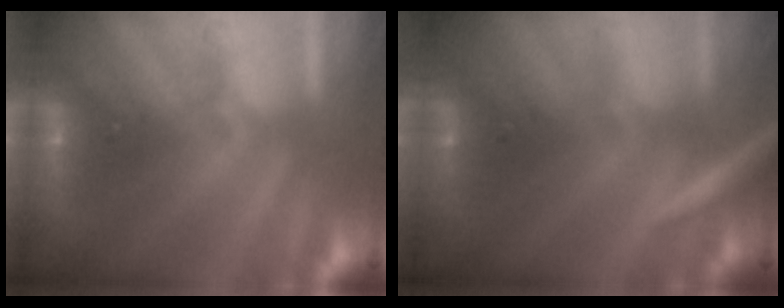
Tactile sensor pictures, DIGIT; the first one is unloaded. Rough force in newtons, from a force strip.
{"total": 2.7}